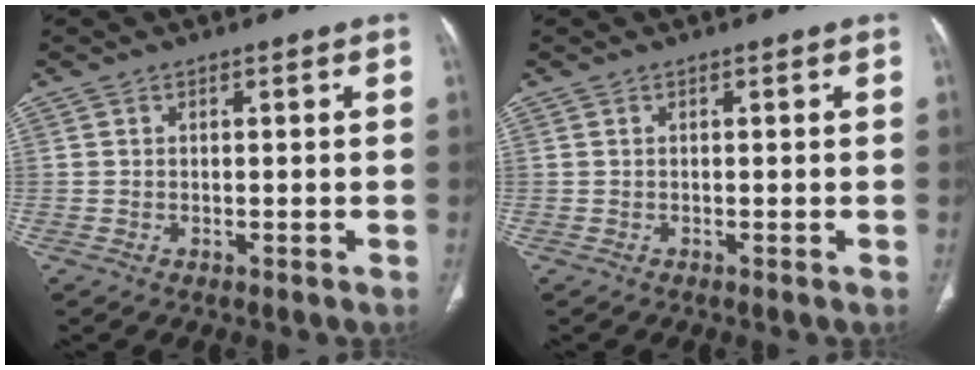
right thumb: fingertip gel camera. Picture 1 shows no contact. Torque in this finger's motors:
{"motor_torque": [0.00, 0.00, 0.00, 0.00, 0.02]}